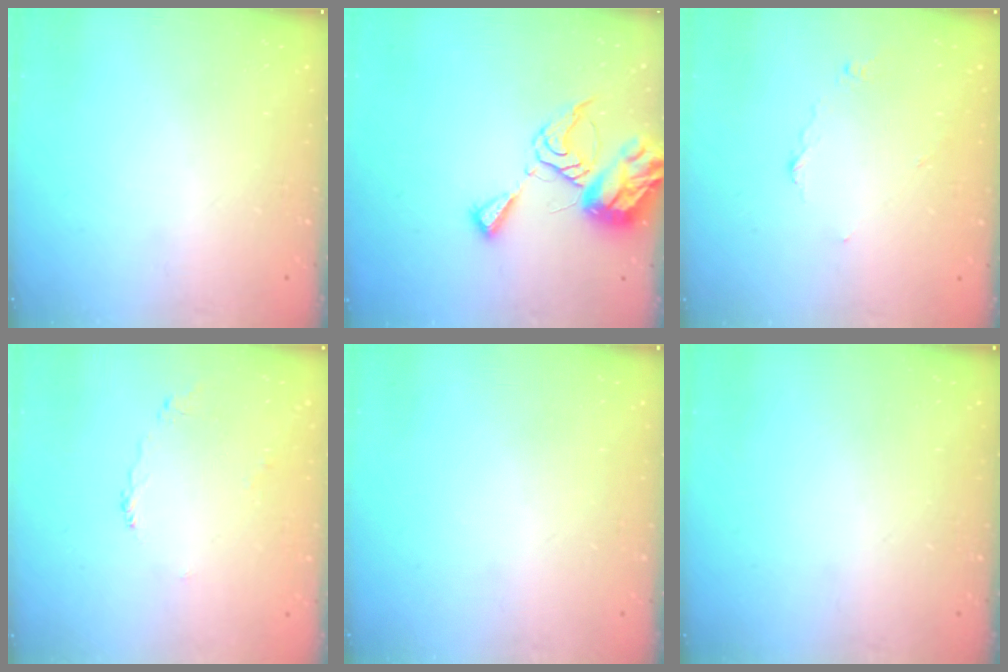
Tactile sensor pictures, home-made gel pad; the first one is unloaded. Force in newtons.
{"total": 9.9, "press": 9.9, "slide": 1.1}
{"total": 3.3, "press": 3.3, "slide": 0.4}
{"total": 2.4, "press": 2.3, "slide": 0.7}
{"total": 0.0}
{"total": 0.0}